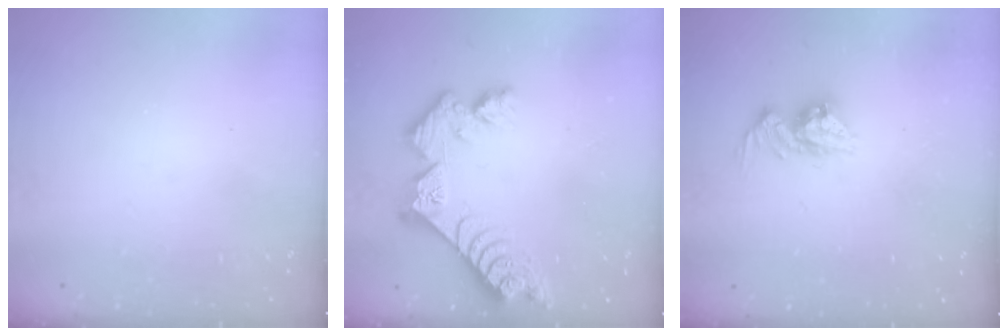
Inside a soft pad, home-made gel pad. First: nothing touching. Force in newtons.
{"total": 11.8, "press": 11.8, "slide": 1.1}
{"total": 9.8, "press": 9.8, "slide": 0.8}